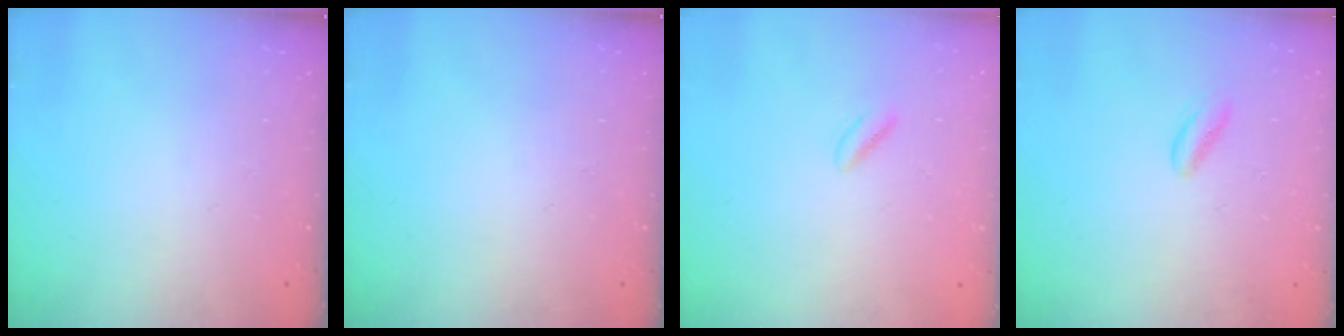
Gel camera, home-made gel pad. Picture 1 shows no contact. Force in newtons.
{"total": 0.0}
{"total": 1.5, "press": 1.3, "slide": 0.8}
{"total": 2.4, "press": 2.4, "slide": 0.2}